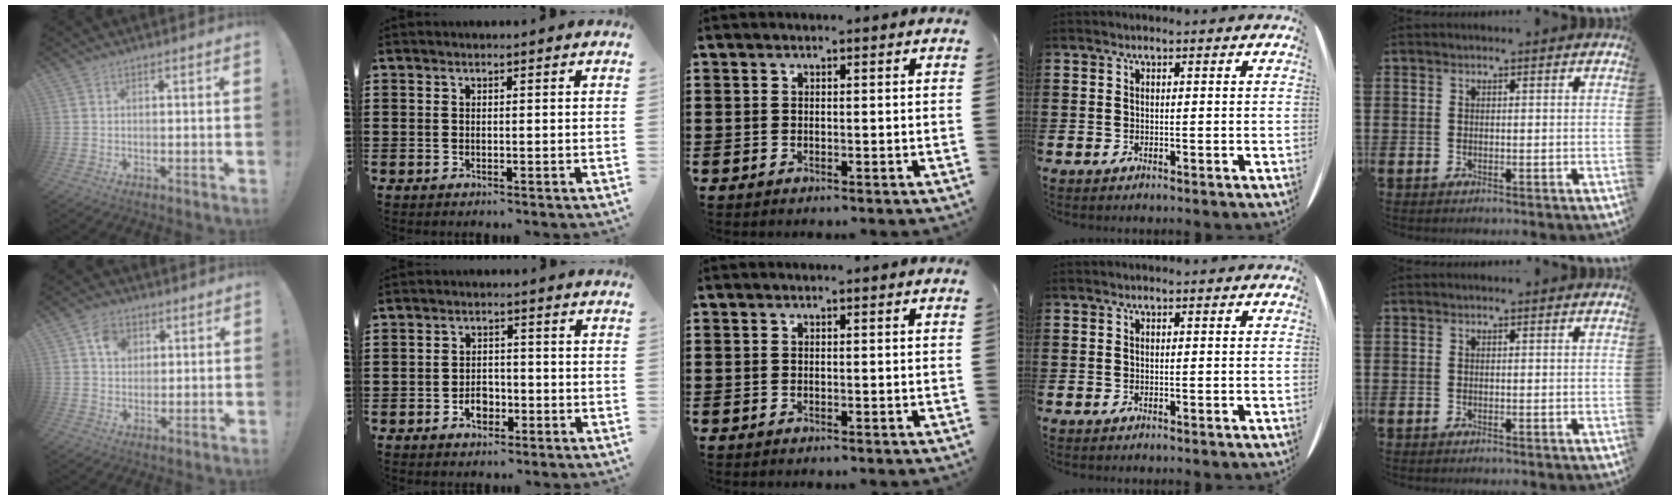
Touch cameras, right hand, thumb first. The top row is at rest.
{"thumb": {"total": 6.8, "force": [2.7, 5.5, 2.8], "torque": [-0.037, -0.004, 0.050]}, "index": {"total": 3.4, "force": [-1.5, 2.4, 1.9], "torque": [-0.030, 0.000, -0.031]}}